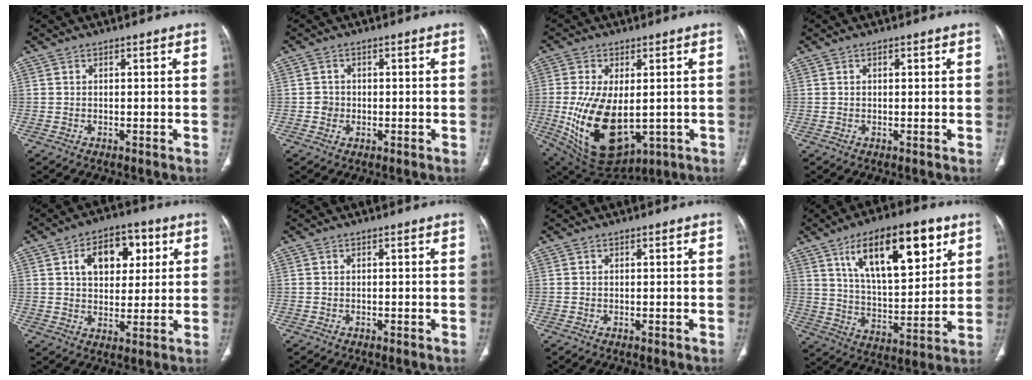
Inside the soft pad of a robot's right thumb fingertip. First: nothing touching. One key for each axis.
{"total": 1.9, "fx": -0.3, "fy": 1.8, "fz": 0.5, "tx": 0.000, "ty": 0.006, "tz": -0.006}
{"total": 18.1, "fx": -2.4, "fy": 10.1, "fz": 14.8, "tx": -0.278, "ty": -0.021, "tz": -0.007}
{"total": 0.7, "fx": 0.3, "fy": 0.3, "fz": 0.5, "tx": -0.009, "ty": 0.001, "tz": 0.004}
{"total": 12.0, "fx": 4.0, "fy": 7.7, "fz": 8.3, "tx": -0.084, "ty": 0.002, "tz": 0.060}
{"total": 0.0}
{"total": 0.0}
{"total": 19.9, "fx": 9.6, "fy": 8.0, "fz": 15.5, "tx": -0.211, "ty": -0.034, "tz": 0.165}